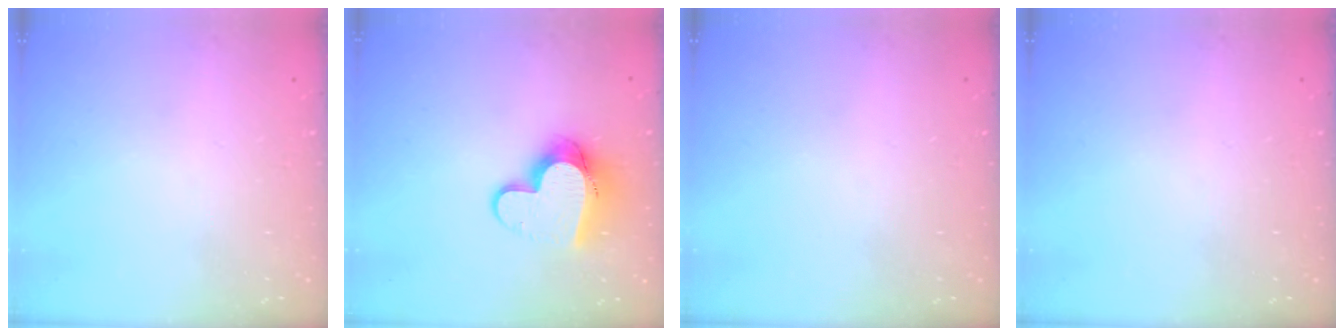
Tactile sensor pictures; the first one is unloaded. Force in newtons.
{"total": 11.5, "press": 11.4, "slide": 1.2}
{"total": 0.0}
{"total": 0.0}